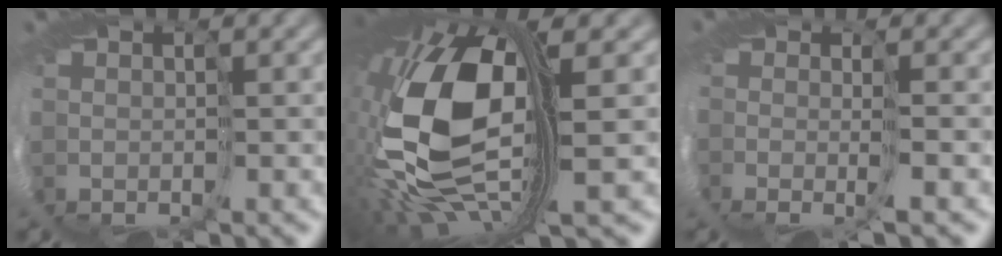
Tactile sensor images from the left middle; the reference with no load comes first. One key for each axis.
{"total": 14.5, "fx": 1.7, "fy": 7.6, "fz": 12.2, "tx": -0.287, "ty": -0.049, "tz": 0.052}
{"total": 2.6, "fx": -1.0, "fy": 0.5, "fz": 2.4, "tx": -0.074, "ty": -0.014, "tz": -0.010}